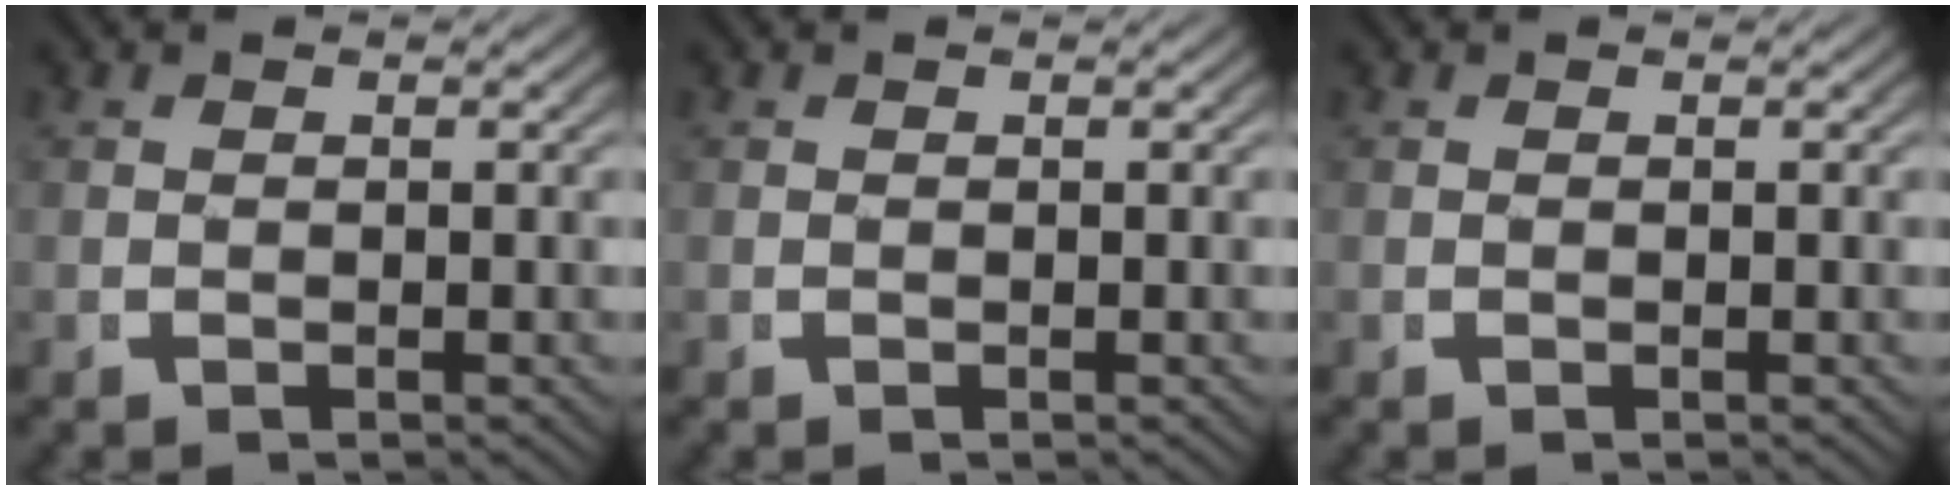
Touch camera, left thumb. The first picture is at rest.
{"total": 0.0}
{"total": 0.0}